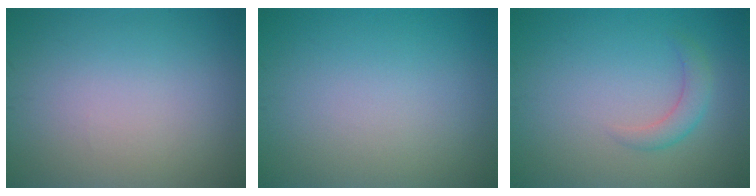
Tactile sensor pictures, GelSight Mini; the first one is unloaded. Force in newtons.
{"total": 0.0}
{"total": 2.0, "press": 2.0, "slide": 0.1}